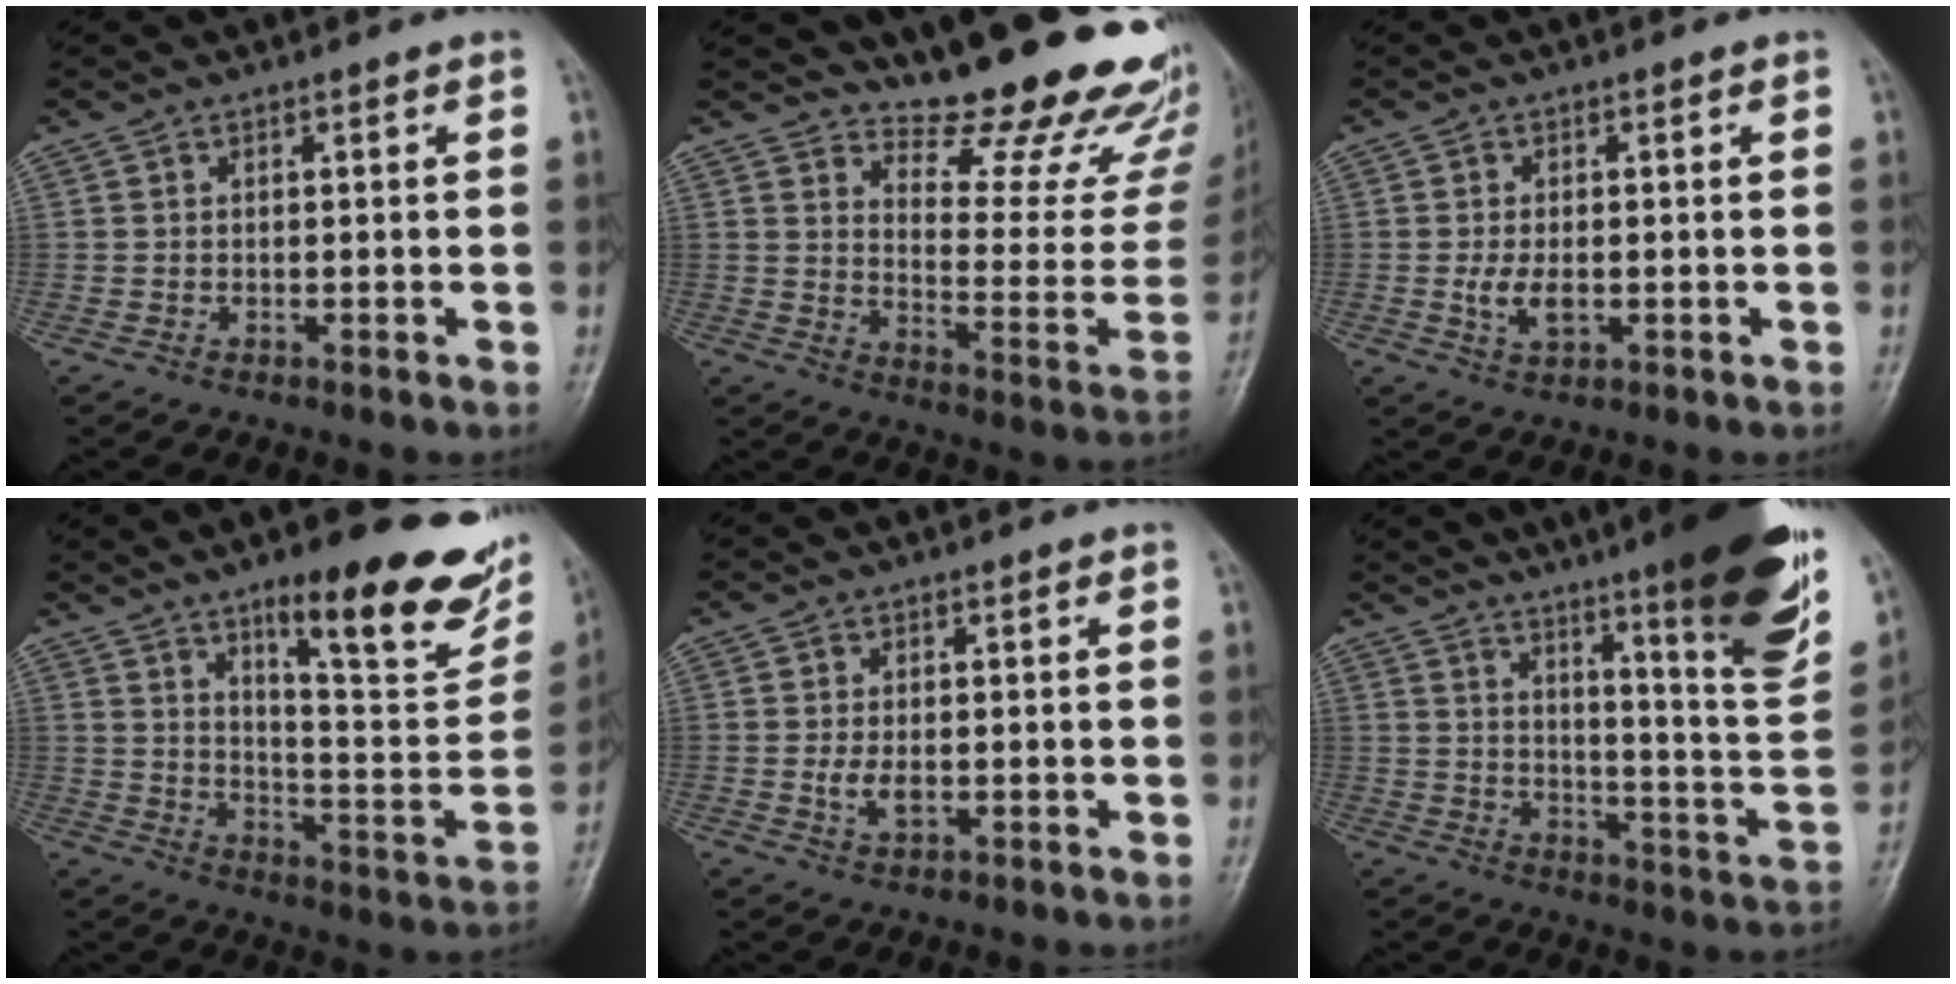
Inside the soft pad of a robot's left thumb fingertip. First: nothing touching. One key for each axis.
{"total": 22.6, "fx": 19.6, "fy": 6.0, "fz": 9.5, "tx": -0.083, "ty": -0.168, "tz": 0.246}
{"total": 4.1, "fx": -0.5, "fy": 2.3, "fz": 3.4, "tx": -0.063, "ty": -0.006, "tz": -0.007}
{"total": 23.8, "fx": 13.7, "fy": 6.5, "fz": 18.3, "tx": -0.207, "ty": -0.061, "tz": 0.203}
{"total": 3.3, "fx": -0.3, "fy": 1.8, "fz": 2.7, "tx": -0.050, "ty": -0.005, "tz": -0.005}
{"total": 25.1, "fx": 16.0, "fy": 3.1, "fz": 19.1, "tx": -0.250, "ty": -0.070, "tz": 0.226}